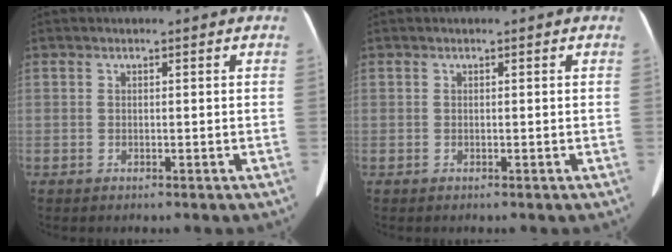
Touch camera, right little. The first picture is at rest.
{"total": 0.0}